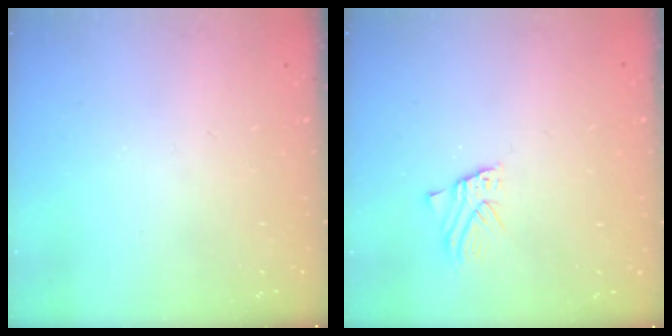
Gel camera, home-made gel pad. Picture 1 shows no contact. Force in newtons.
{"total": 1.1, "press": 1.1, "slide": 0.2}